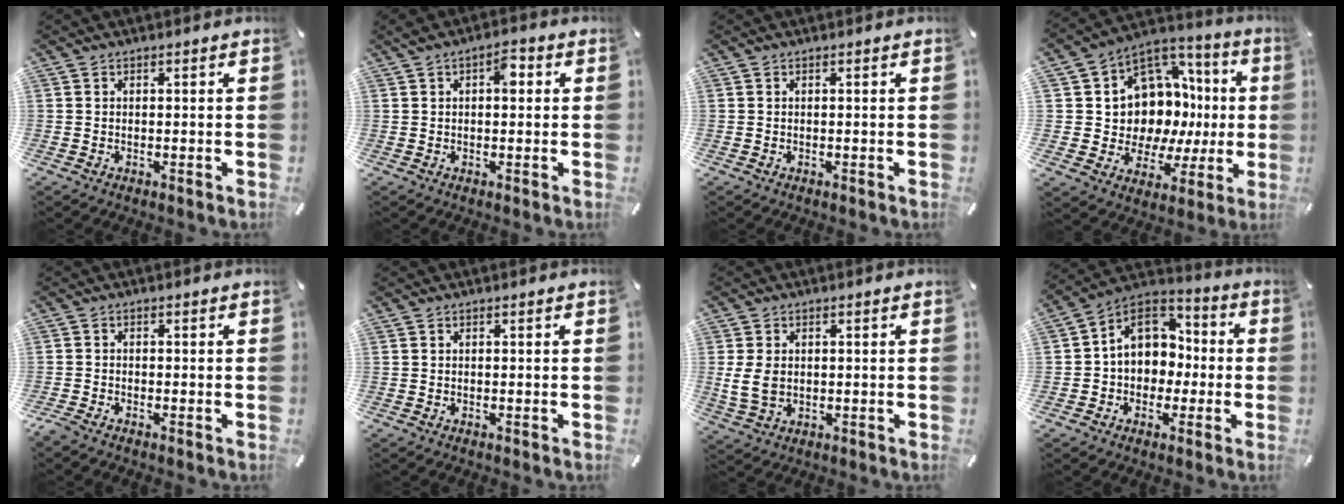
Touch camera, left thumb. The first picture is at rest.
{"total": 4.4, "force": [1.2, 2.4, 3.5], "torque": [-0.048, 0.003, 0.012]}
{"total": 0.0}
{"total": 12.6, "force": [2.6, 11.6, 4.3], "torque": [-0.064, -0.054, 0.072]}
{"total": 1.5, "force": [-1.3, 0.3, 0.6], "torque": [-0.010, 0.003, -0.025]}
{"total": 0.0}
{"total": 6.2, "force": [0.2, 4.5, 4.2], "torque": [-0.090, 0.001, 0.003]}
{"total": 10.7, "force": [1.2, 9.5, 4.8], "torque": [-0.093, 0.006, 0.026]}